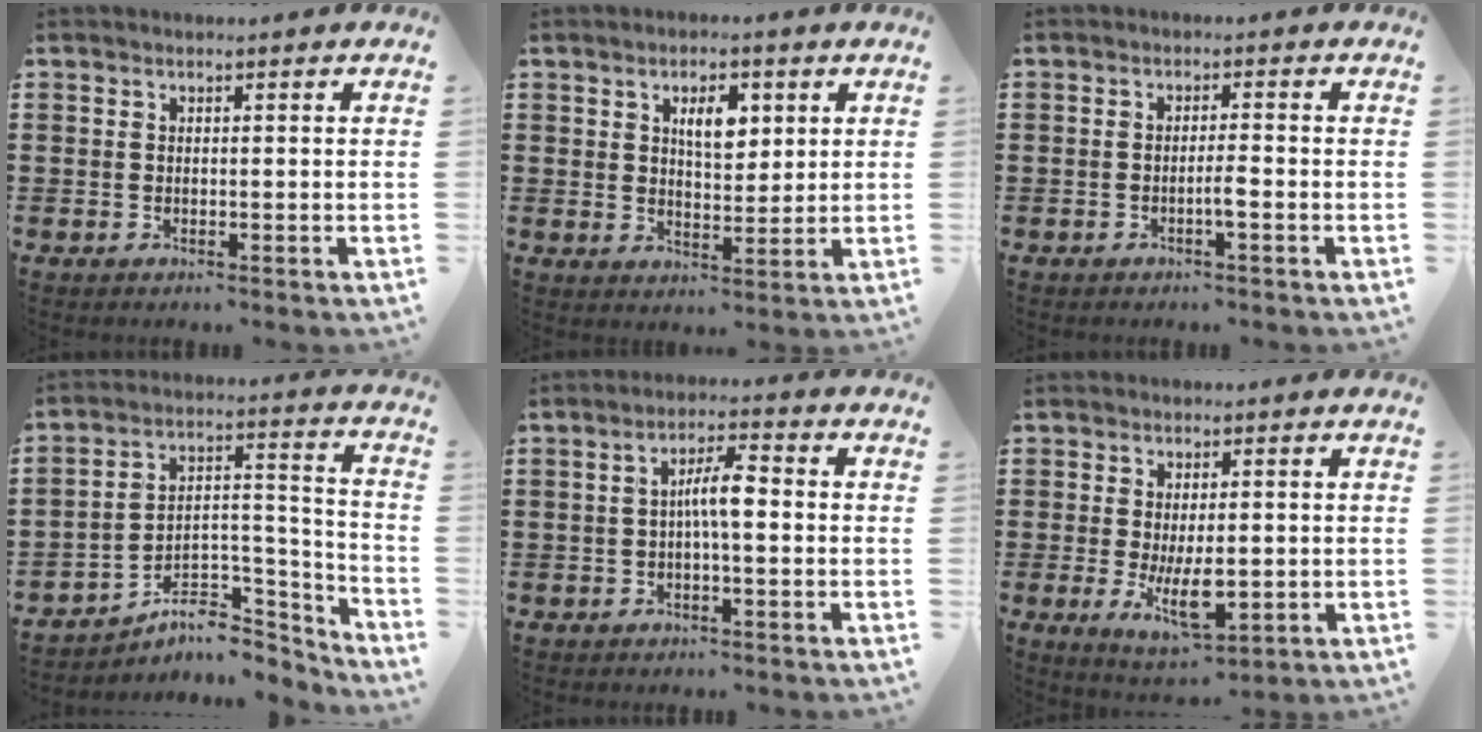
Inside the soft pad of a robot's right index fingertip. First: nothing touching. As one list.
[{"total": 5.1, "force": [2.1, 2.5, 3.9], "torque": [-0.062, 0.001, 0.030]}, {"total": 2.3, "force": [-1.0, 0.0, 2.1], "torque": [-0.038, -0.001, -0.018]}, {"total": 5.9, "force": [-4.6, 3.3, 1.8], "torque": [-0.031, 0.003, -0.086]}, {"total": 5.0, "force": [-0.3, 1.2, 4.8], "torque": [-0.088, 0.010, -0.008]}, {"total": 7.2, "force": [-0.8, 3.0, 6.5], "torque": [-0.116, -0.012, -0.015]}]